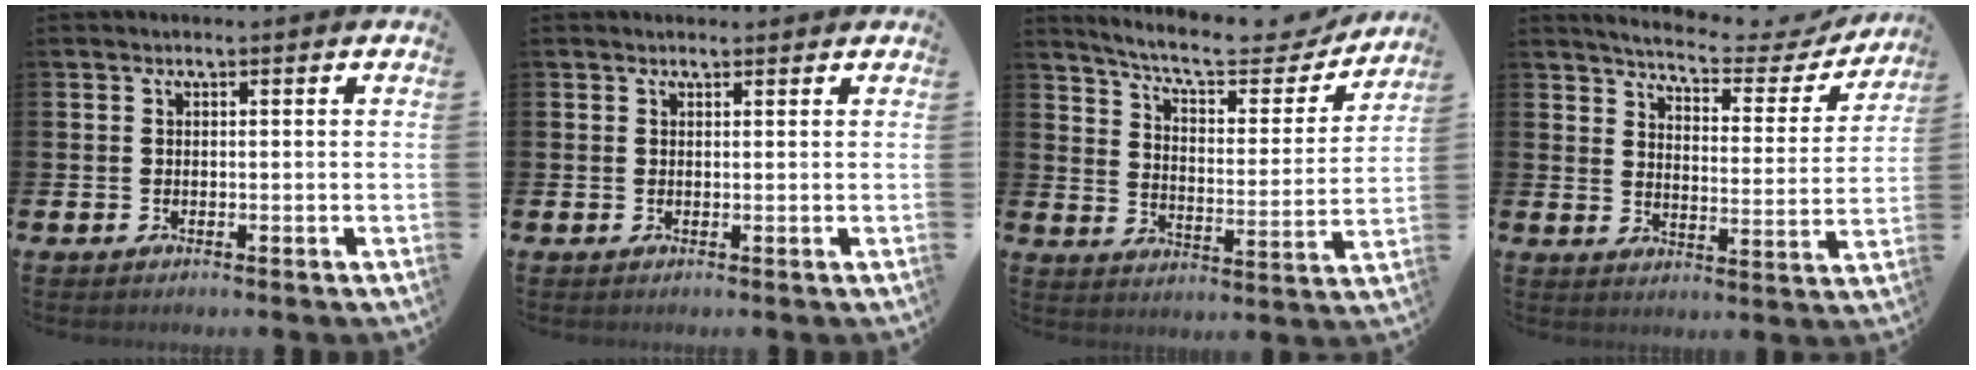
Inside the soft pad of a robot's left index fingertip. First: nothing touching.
{"total": 0.7, "force": [0.7, 0.2, 0.1], "torque": [0.007, -0.002, 0.010]}
{"total": 9.0, "force": [8.2, 1.9, 3.3], "torque": [-0.087, -0.055, 0.138]}
{"total": 5.1, "force": [4.7, 1.0, 1.6], "torque": [-0.052, -0.036, 0.072]}